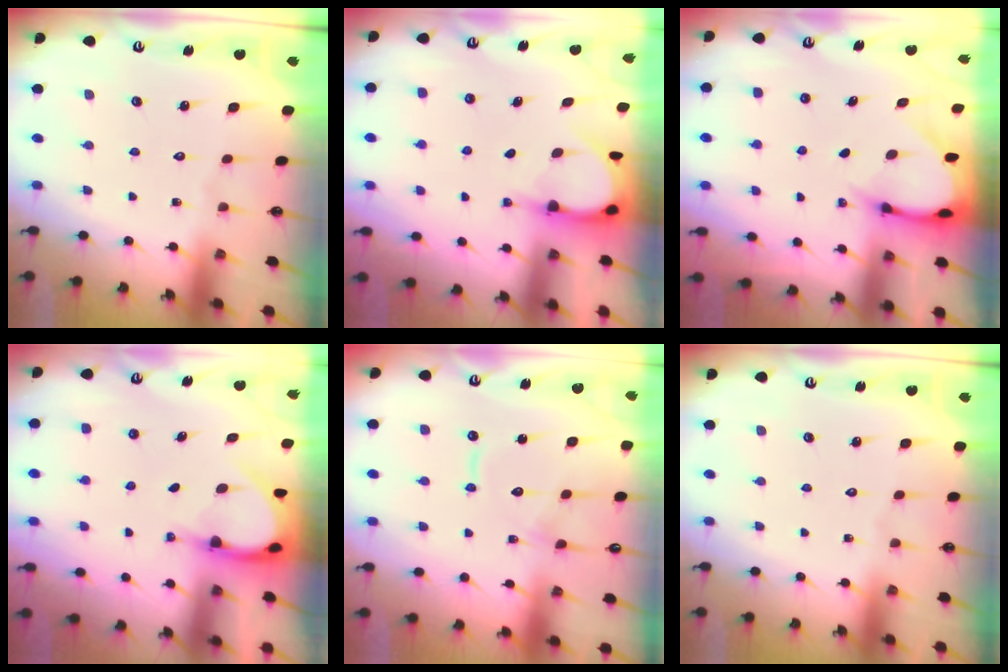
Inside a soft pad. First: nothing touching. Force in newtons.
{"total": 3.8, "press": 3.8, "slide": 0.4}
{"total": 4.0, "press": 4.0, "slide": 0.3}
{"total": 3.9, "press": 3.9, "slide": 0.4}
{"total": 11.7, "press": 11.6, "slide": 1.0}
{"total": 0.0}